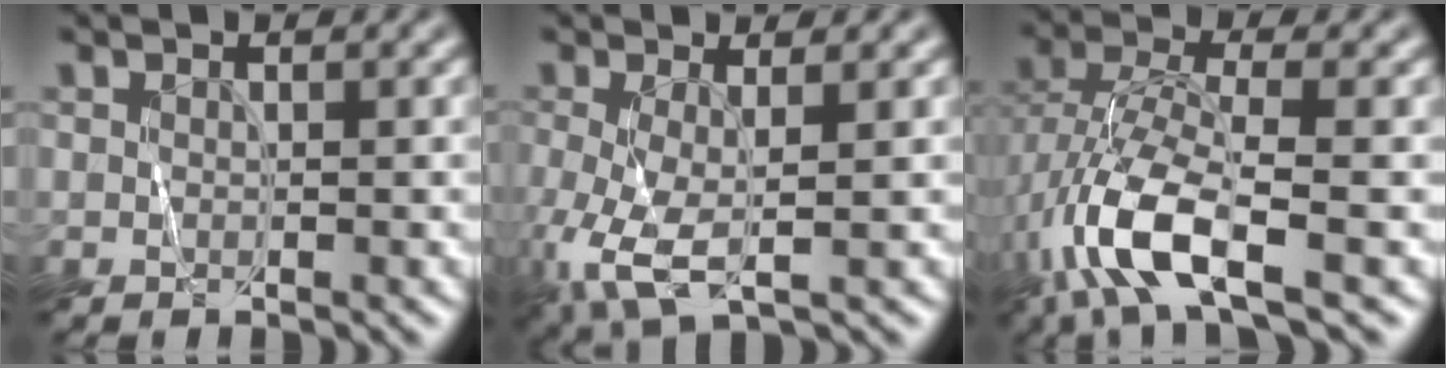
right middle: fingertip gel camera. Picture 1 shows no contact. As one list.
[{"total": 4.6, "force": [-1.1, 1.5, 4.2], "torque": [-0.105, -0.006, -0.022]}, {"total": 7.4, "force": [-4.1, 1.9, 5.9], "torque": [-0.131, 0.008, -0.090]}]